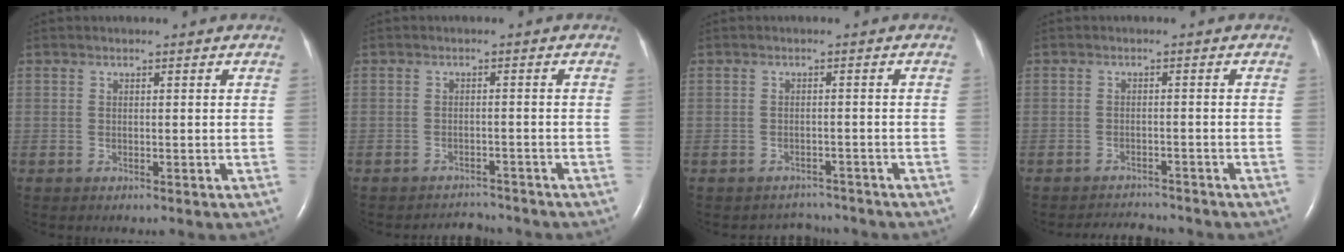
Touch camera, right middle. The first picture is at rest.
{"total": 3.3, "force": [-3.2, 0.6, -0.6], "torque": [0.002, -0.003, -0.046]}
{"total": 3.2, "force": [-2.9, 1.1, -0.7], "torque": [0.003, 0.008, -0.039]}
{"total": 4.0, "force": [-4.0, 0.6, -0.1], "torque": [-0.005, -0.004, -0.060]}